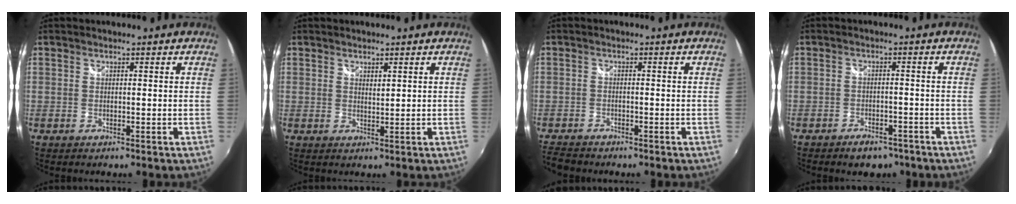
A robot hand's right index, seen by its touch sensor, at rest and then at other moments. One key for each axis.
{"total": 1.3, "fx": 0.8, "fy": 0.6, "fz": 0.8, "tx": -0.011, "ty": -0.001, "tz": 0.013}
{"total": 5.2, "fx": -4.5, "fy": 1.7, "fz": 1.8, "tx": -0.055, "ty": -0.019, "tz": -0.083}
{"total": 6.1, "fx": -4.6, "fy": 3.3, "fz": 2.3, "tx": -0.053, "ty": 0.003, "tz": -0.062}